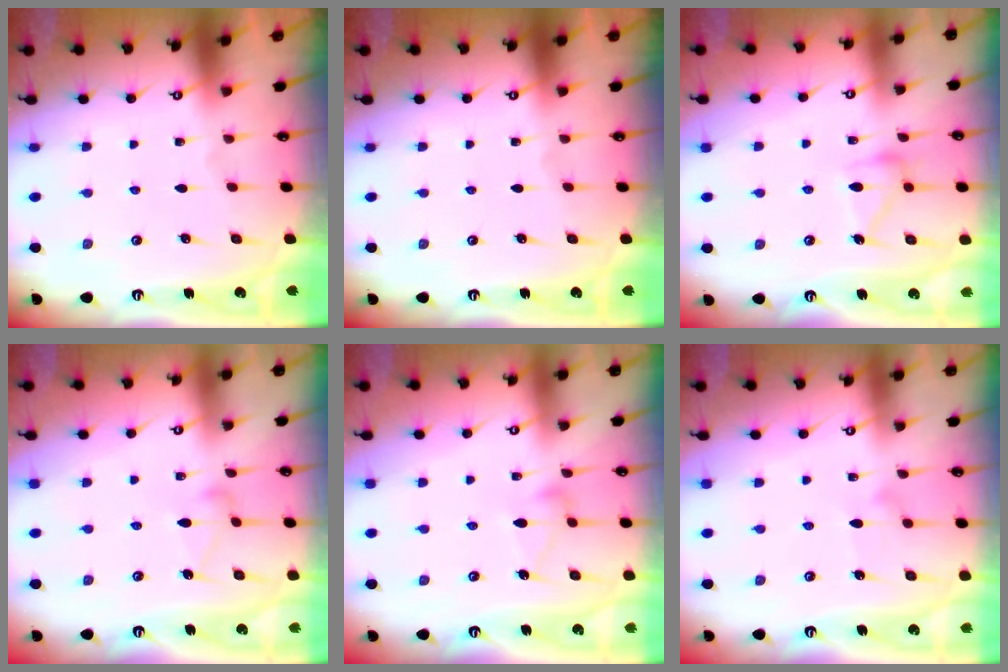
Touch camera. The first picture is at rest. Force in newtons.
{"total": 0.0}
{"total": 13.9, "press": 13.9, "slide": 0.5}
{"total": 7.7, "press": 7.7, "slide": 0.4}
{"total": 6.9, "press": 6.8, "slide": 0.4}
{"total": 7.4, "press": 7.4, "slide": 0.4}